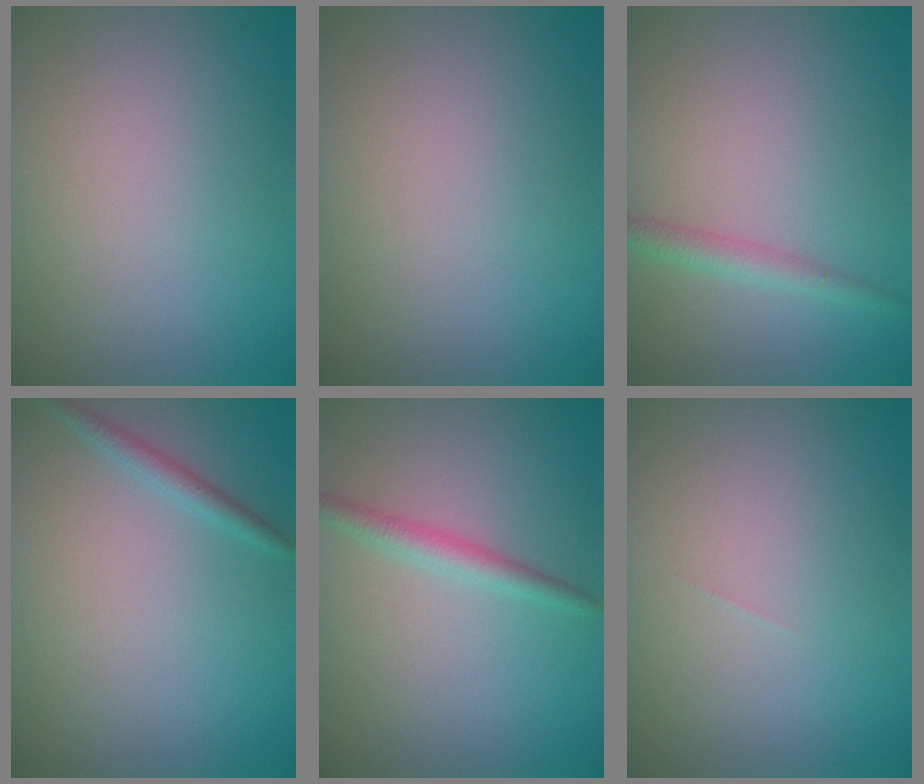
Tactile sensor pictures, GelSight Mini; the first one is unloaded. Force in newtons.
{"total": 0.0}
{"total": 1.9, "press": 1.9, "slide": 0.0}
{"total": 1.5, "press": 1.5, "slide": 0.1}
{"total": 2.2, "press": 2.1, "slide": 0.0}
{"total": 0.0}